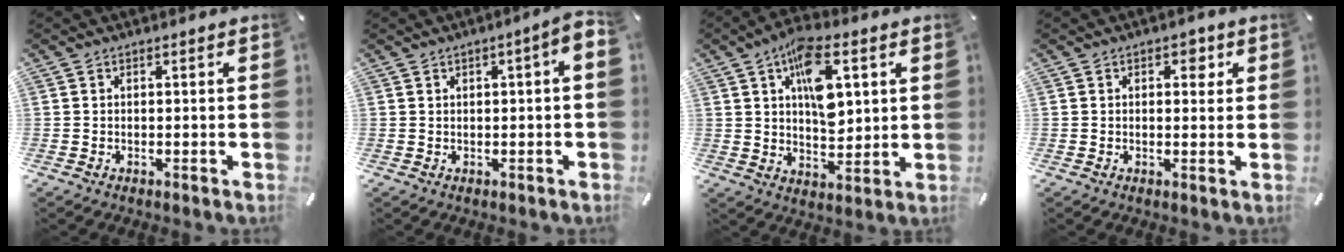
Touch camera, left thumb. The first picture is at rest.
{"total": 3.2, "force": [0.2, 1.2, 2.9], "torque": [-0.052, 0.008, 0.003]}
{"total": 13.4, "force": [4.7, 7.5, 10.0], "torque": [-0.150, -0.006, 0.081]}
{"total": 3.0, "force": [1.1, 2.0, 1.9], "torque": [-0.011, -0.004, 0.009]}